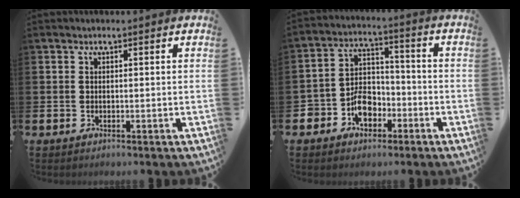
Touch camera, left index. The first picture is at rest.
{"total": 6.5, "force": [-3.1, 4.6, 3.4], "torque": [-0.075, 0.012, -0.061]}